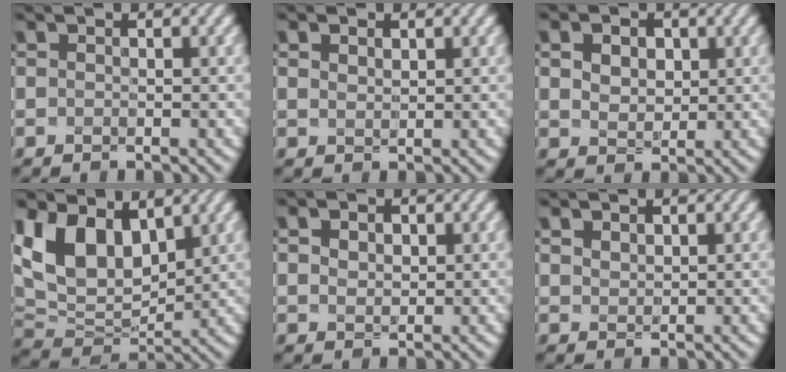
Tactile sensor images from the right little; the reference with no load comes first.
{"total": 1.4, "force": [0.9, 0.8, 0.7], "torque": [-0.020, 0.010, 0.010]}
{"total": 3.5, "force": [1.3, 2.4, 2.2], "torque": [-0.046, 0.012, 0.014]}
{"total": 7.7, "force": [2.9, 4.8, 5.2], "torque": [-0.121, -0.006, 0.058]}
{"total": 2.2, "force": [0.9, 1.5, 1.3], "torque": [-0.027, 0.013, 0.006]}
{"total": 2.3, "force": [1.4, 1.5, 1.1], "torque": [-0.030, 0.011, 0.022]}